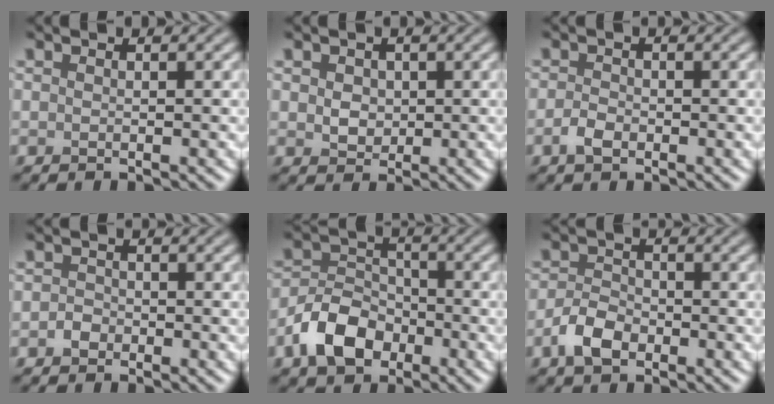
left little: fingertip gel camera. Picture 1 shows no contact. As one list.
[{"total": 2.1, "force": [0.5, 1.7, 1.1], "torque": [-0.022, 0.001, 0.010]}, {"total": 1.6, "force": [-0.7, 1.0, 1.1], "torque": [-0.021, 0.000, -0.017]}, {"total": 1.1, "force": [-0.5, 0.9, 0.4], "torque": [-0.004, 0.000, -0.012]}, {"total": 5.5, "force": [-2.9, 3.6, 3.0], "torque": [-0.057, 0.002, -0.060]}, {"total": 3.1, "force": [-1.6, 1.8, 1.8], "torque": [-0.036, 0.002, -0.037]}]